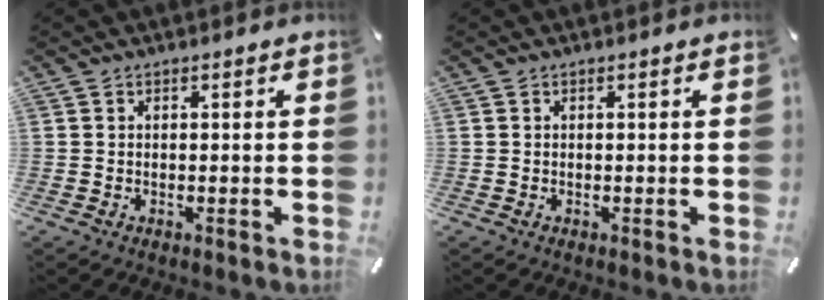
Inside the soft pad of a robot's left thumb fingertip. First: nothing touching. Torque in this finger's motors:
{"motor_torque": [-0.06, 0.06, 0.02, 0.04, 0.00]}